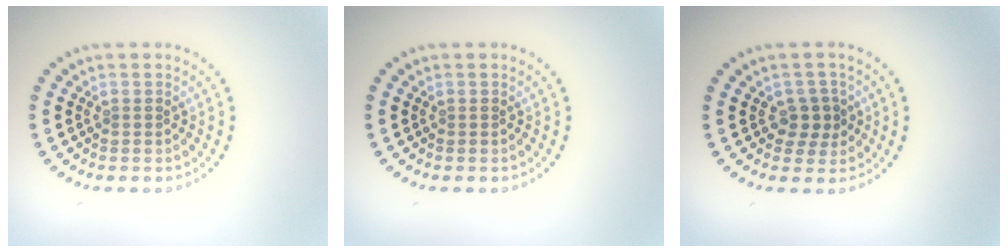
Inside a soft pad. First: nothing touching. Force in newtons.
{"total": 0.0}
{"total": 2.2, "press": 2.0, "slide": 0.9}